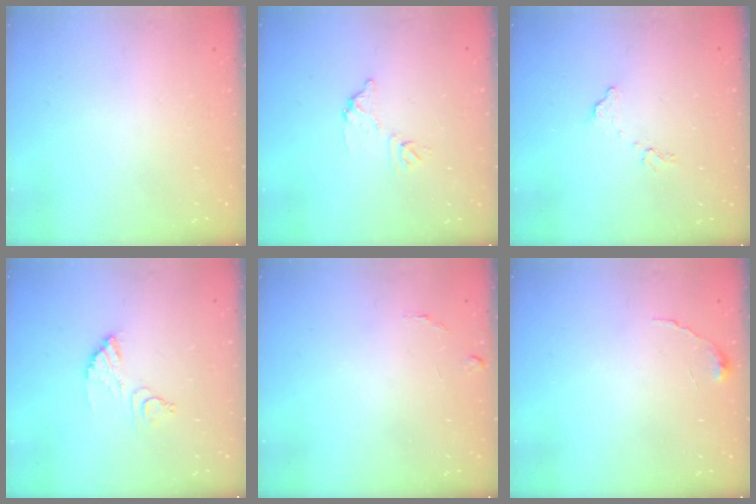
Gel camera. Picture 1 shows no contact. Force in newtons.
{"total": 7.6, "press": 7.6, "slide": 0.4}
{"total": 8.8, "press": 8.8, "slide": 0.2}
{"total": 8.1, "press": 8.0, "slide": 0.7}
{"total": 4.5, "press": 4.5, "slide": 0.3}
{"total": 6.3, "press": 6.3, "slide": 0.3}